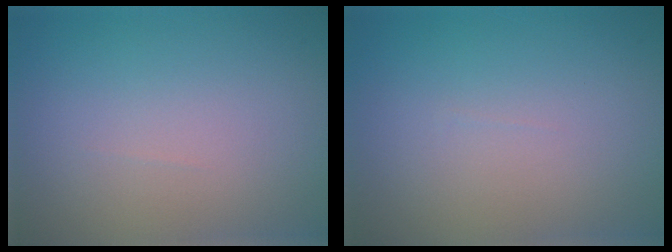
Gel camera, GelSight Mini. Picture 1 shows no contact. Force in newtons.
{"total": 0.0}